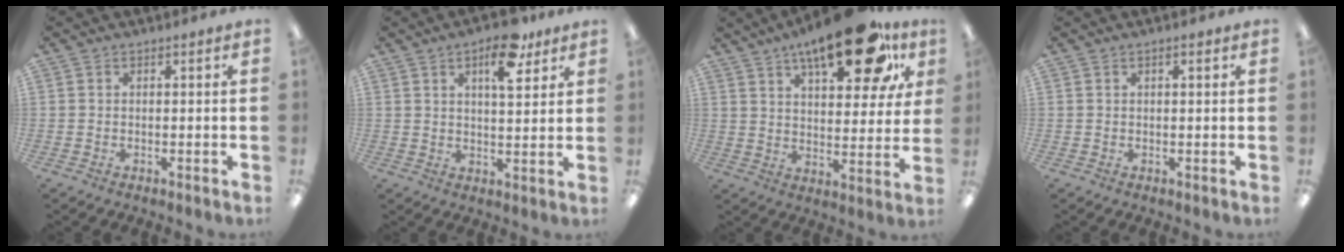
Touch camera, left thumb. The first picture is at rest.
{"total": 11.1, "force": [6.4, 4.8, 7.7], "torque": [-0.099, -0.028, 0.103]}
{"total": 21.3, "force": [12.9, 8.0, 14.9], "torque": [-0.214, -0.059, 0.203]}
{"total": 1.0, "force": [0.5, 0.2, 0.8], "torque": [-0.017, 0.003, 0.008]}